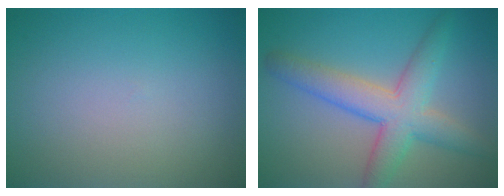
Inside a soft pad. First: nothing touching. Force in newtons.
{"total": 5.8, "press": 5.8, "slide": 0.2}